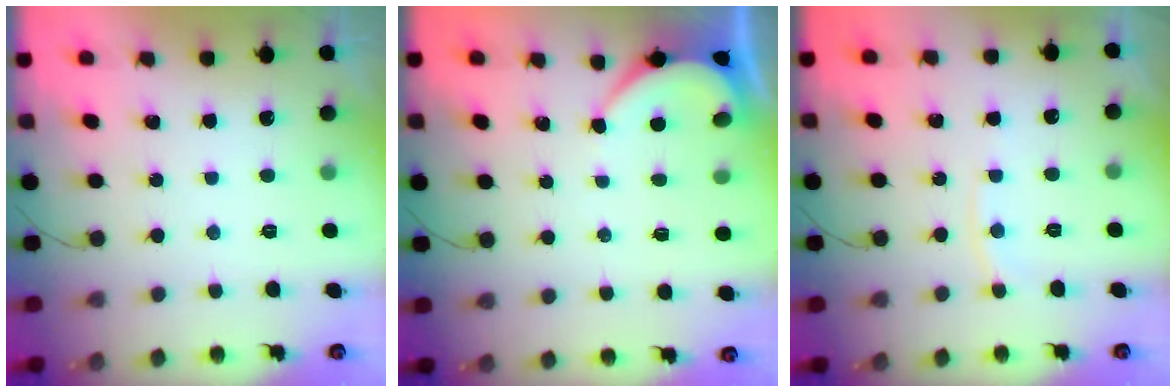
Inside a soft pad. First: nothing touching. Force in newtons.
{"total": 3.4, "press": 3.4, "slide": 0.3}
{"total": 4.7, "press": 4.6, "slide": 0.5}